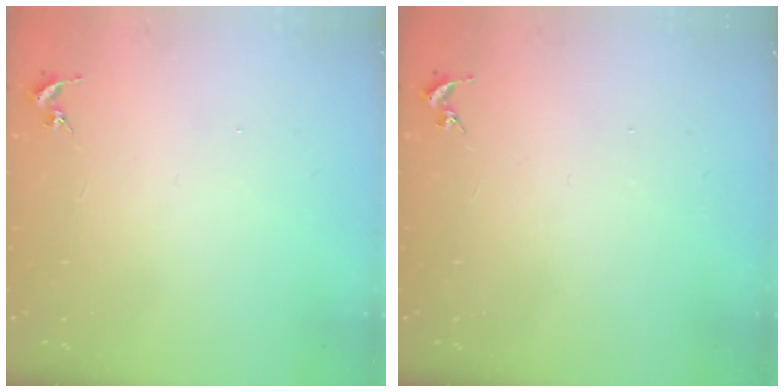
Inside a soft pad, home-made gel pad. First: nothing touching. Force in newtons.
{"total": 0.0}